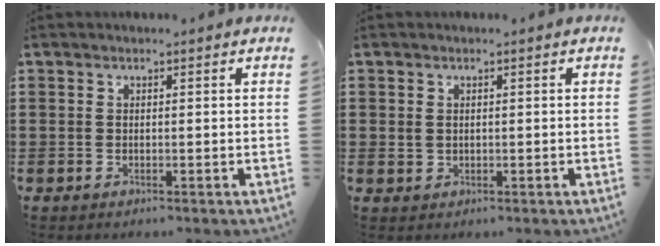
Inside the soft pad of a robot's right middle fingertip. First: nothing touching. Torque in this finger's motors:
{"motor_torque": [-0.04, -0.07, -0.02, -0.01]}